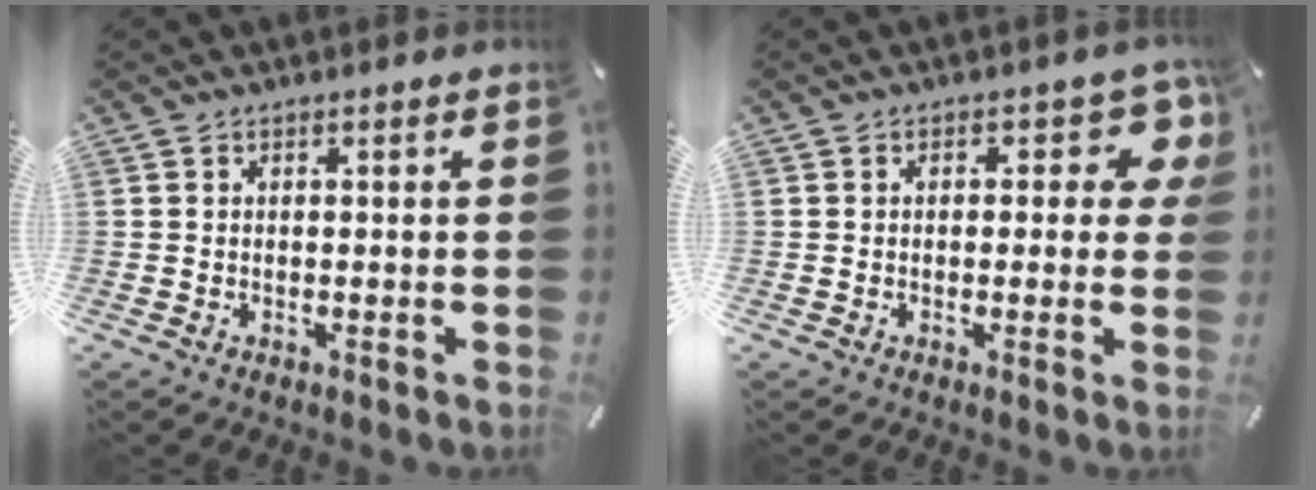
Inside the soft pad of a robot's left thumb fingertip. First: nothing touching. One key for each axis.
{"total": 7.6, "fx": 2.3, "fy": 4.2, "fz": 5.9, "tx": -0.058, "ty": -0.006, "tz": 0.032}